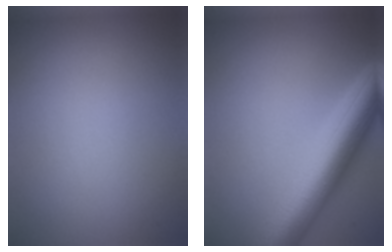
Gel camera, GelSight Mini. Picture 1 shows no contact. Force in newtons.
{"total": 9.1, "press": 9.1, "slide": 0.5}